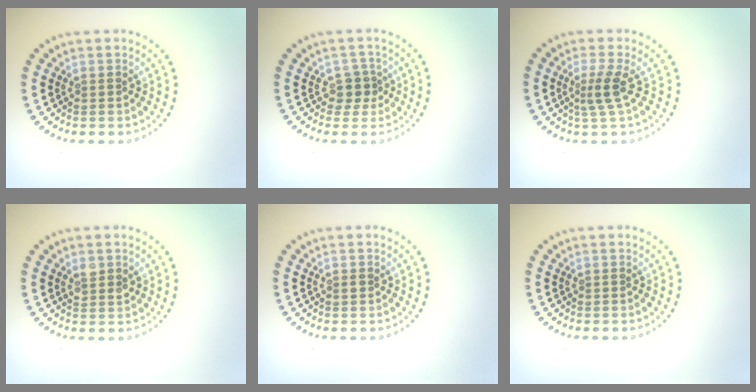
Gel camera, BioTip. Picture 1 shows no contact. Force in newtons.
{"total": 1.8, "press": 1.5, "slide": 1.1}
{"total": 2.3, "press": 1.7, "slide": 1.6}
{"total": 1.4, "press": 1.3, "slide": 0.5}
{"total": 0.6, "press": 0.6, "slide": 0.0}
{"total": 0.0}